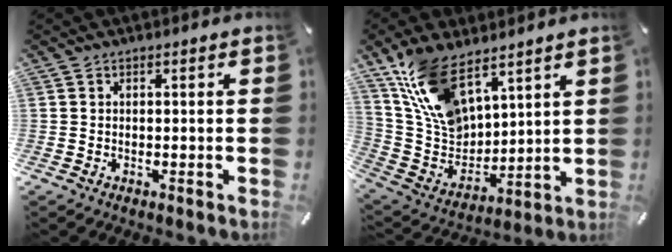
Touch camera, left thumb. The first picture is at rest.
{"total": 16.6, "force": [11.2, 9.2, 8.1], "torque": [-0.203, -0.055, 0.215]}